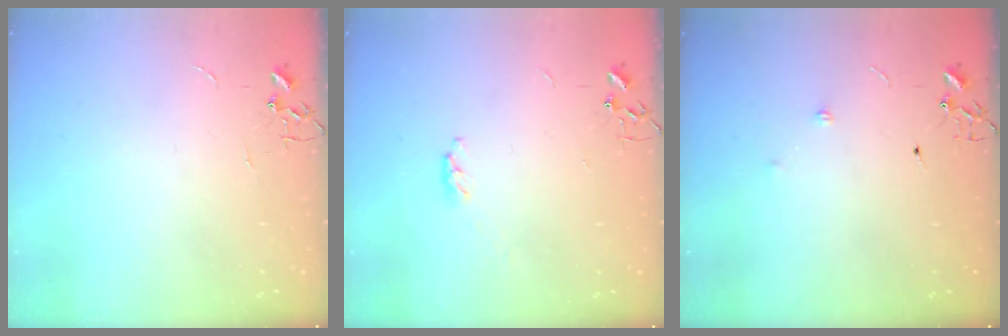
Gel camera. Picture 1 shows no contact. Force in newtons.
{"total": 3.4, "press": 3.4, "slide": 0.4}
{"total": 4.6, "press": 4.4, "slide": 1.0}